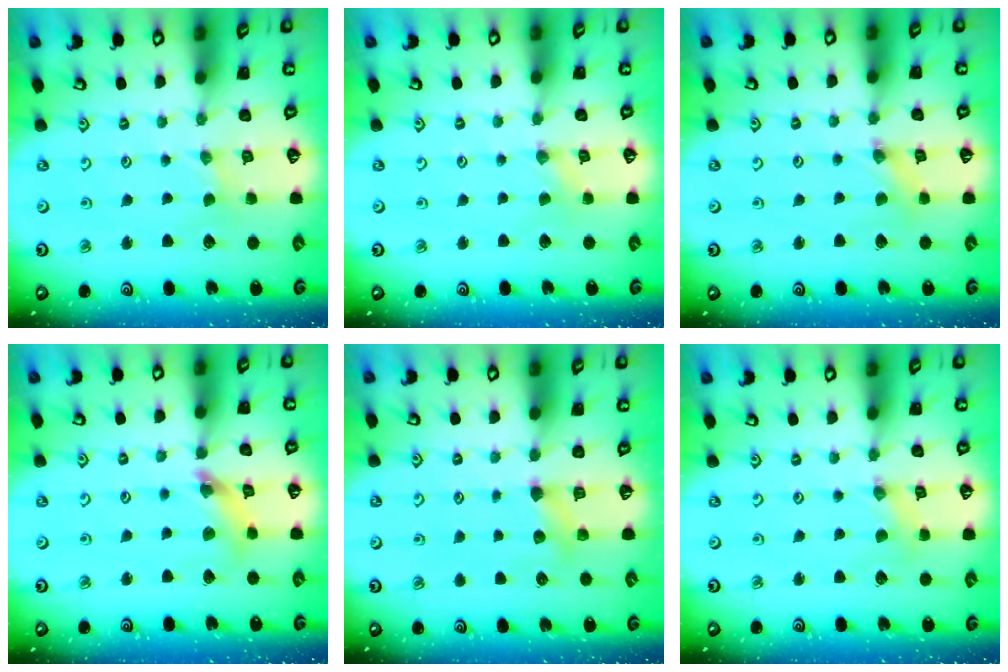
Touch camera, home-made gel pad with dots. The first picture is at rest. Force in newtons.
{"total": 0.5, "press": 0.5, "slide": 0.1}
{"total": 1.3, "press": 1.2, "slide": 0.2}
{"total": 8.0, "press": 7.9, "slide": 0.8}
{"total": 3.9, "press": 3.8, "slide": 0.4}
{"total": 1.3, "press": 1.2, "slide": 0.3}